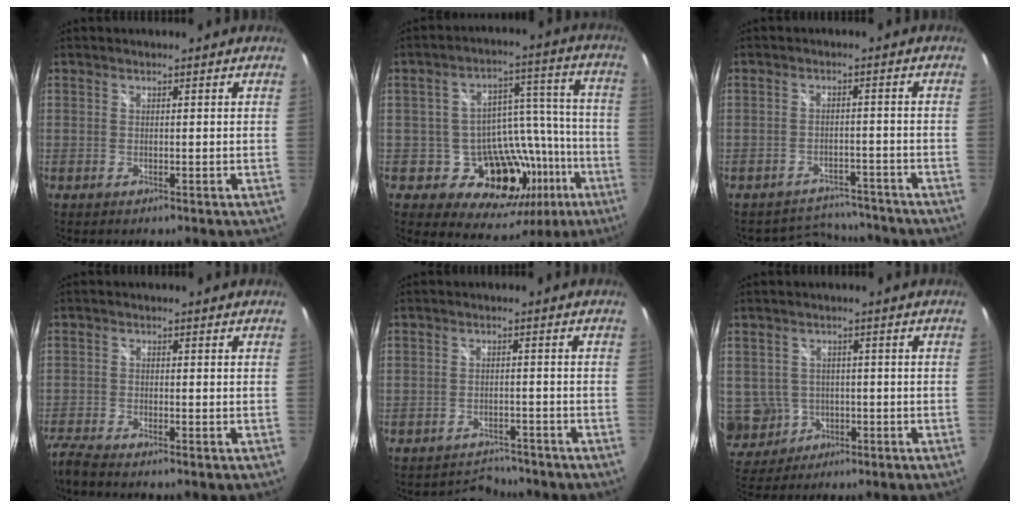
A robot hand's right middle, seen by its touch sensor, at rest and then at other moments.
{"total": 16.8, "force": [-7.5, 12.4, 8.4], "torque": [-0.138, 0.037, -0.077]}
{"total": 7.4, "force": [-7.0, 2.5, 0.1], "torque": [-0.011, 0.018, -0.095]}
{"total": 3.7, "force": [-3.5, 0.0, 1.3], "torque": [-0.045, -0.015, -0.069]}
{"total": 6.5, "force": [-6.3, 1.7, -0.6], "torque": [0.001, 0.015, -0.092]}
{"total": 7.6, "force": [-1.4, 7.0, 2.5], "torque": [-0.071, 0.002, -0.004]}